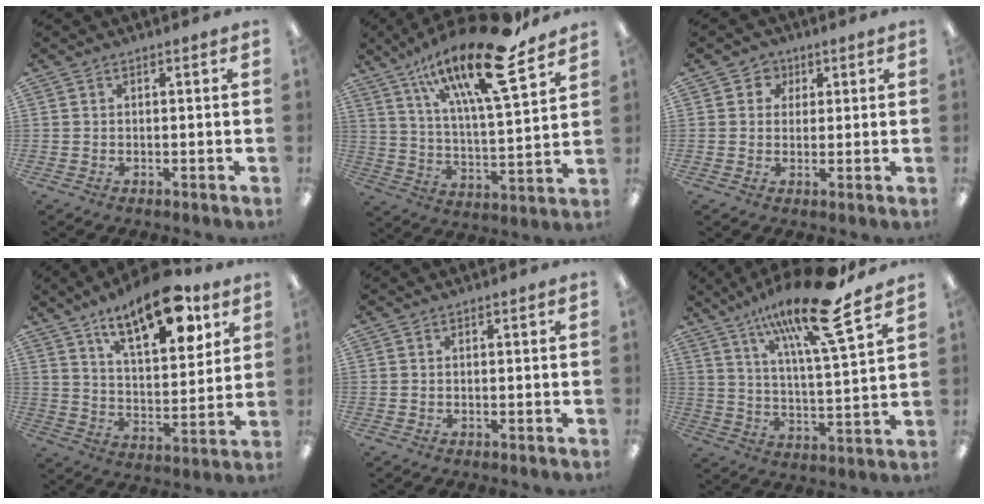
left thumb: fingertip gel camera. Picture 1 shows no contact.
{"total": 23.2, "force": [15.2, 6.1, 16.4], "torque": [-0.273, -0.089, 0.246]}
{"total": 3.4, "force": [1.3, 3.1, 0.5], "torque": [-0.004, 0.004, 0.018]}
{"total": 17.2, "force": [12.1, 6.4, 10.5], "torque": [-0.157, -0.065, 0.199]}
{"total": 0.0}
{"total": 20.2, "force": [13.4, 4.1, 14.5], "torque": [-0.246, -0.067, 0.212]}